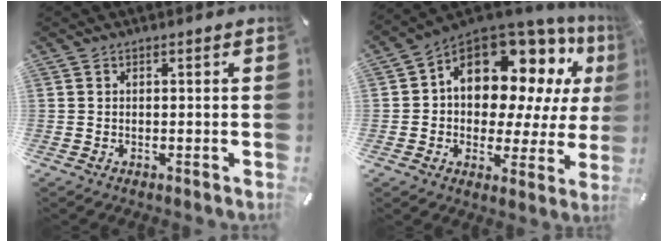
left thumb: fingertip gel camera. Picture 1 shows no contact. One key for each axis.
{"total": 15.1, "fx": 7.2, "fy": 10.0, "fz": 8.7, "tx": -0.133, "ty": -0.058, "tz": 0.124}